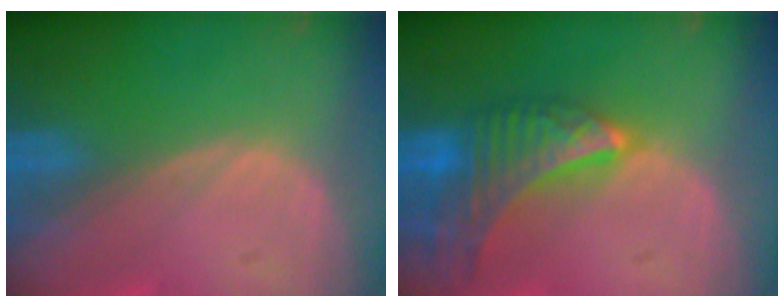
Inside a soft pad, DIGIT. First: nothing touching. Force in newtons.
{"total": 9.2, "press": 8.1, "slide": 4.3}